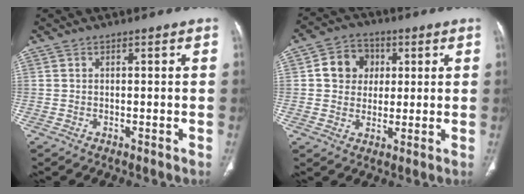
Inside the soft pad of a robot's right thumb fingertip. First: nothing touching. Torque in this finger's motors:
{"motor_torque": [0.03, 1.66, 0.73, -0.39, 0.01]}